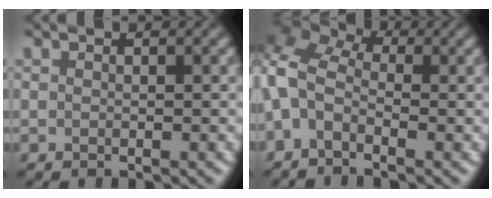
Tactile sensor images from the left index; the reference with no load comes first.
{"total": 7.7, "force": [-0.7, 5.1, 5.8], "torque": [-0.147, 0.019, -0.034]}